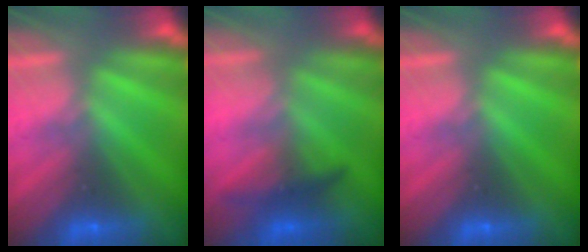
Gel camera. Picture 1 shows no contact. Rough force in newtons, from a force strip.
{"total": 1.3}
{"total": 0.0}